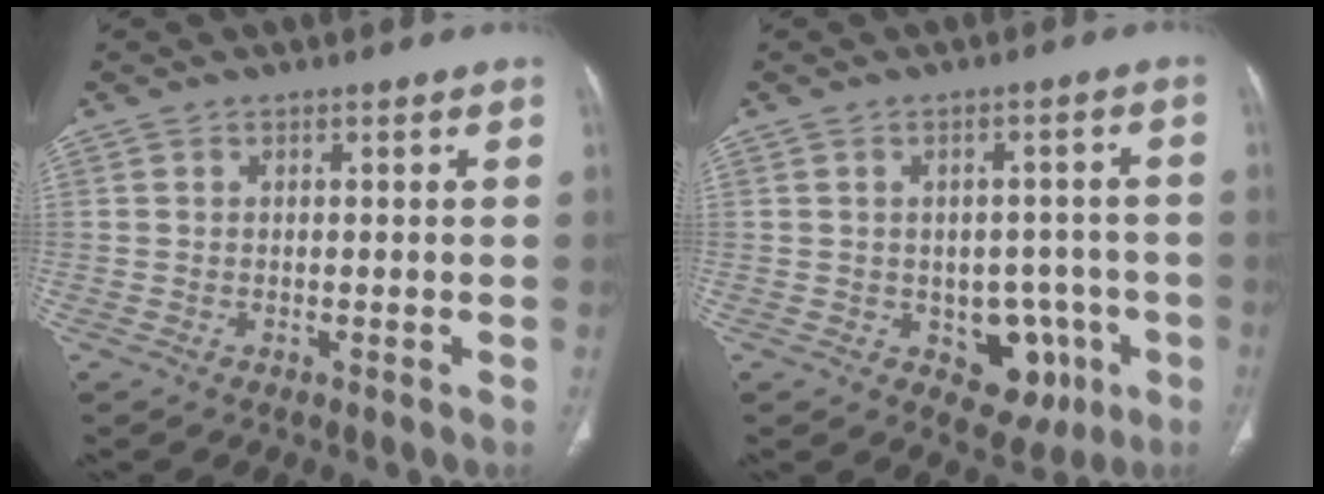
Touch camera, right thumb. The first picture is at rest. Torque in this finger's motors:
{"motor_torque": [0.73, 0.19, 0.35, -0.16, 0.00]}